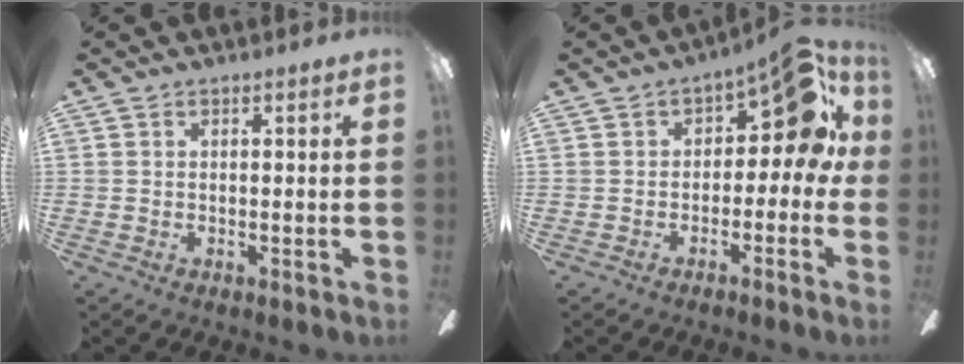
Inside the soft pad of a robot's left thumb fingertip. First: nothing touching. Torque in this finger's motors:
{"motor_torque": [-0.03, 0.20, -0.15, 0.26, 0.03]}